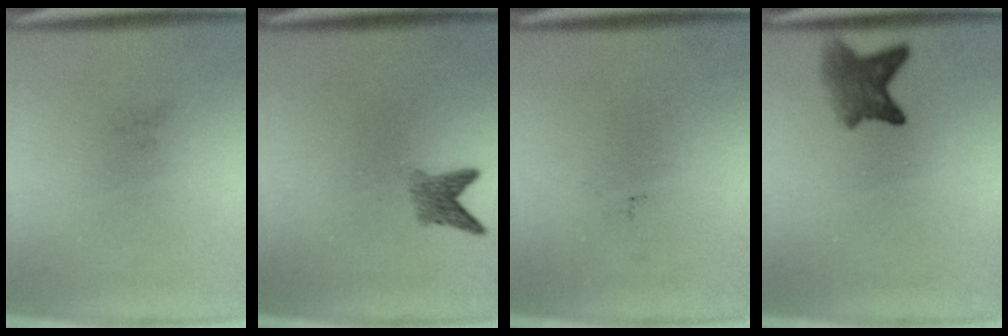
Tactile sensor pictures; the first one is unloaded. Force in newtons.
{"total": 2.4}
{"total": 0.0}
{"total": 4.2}